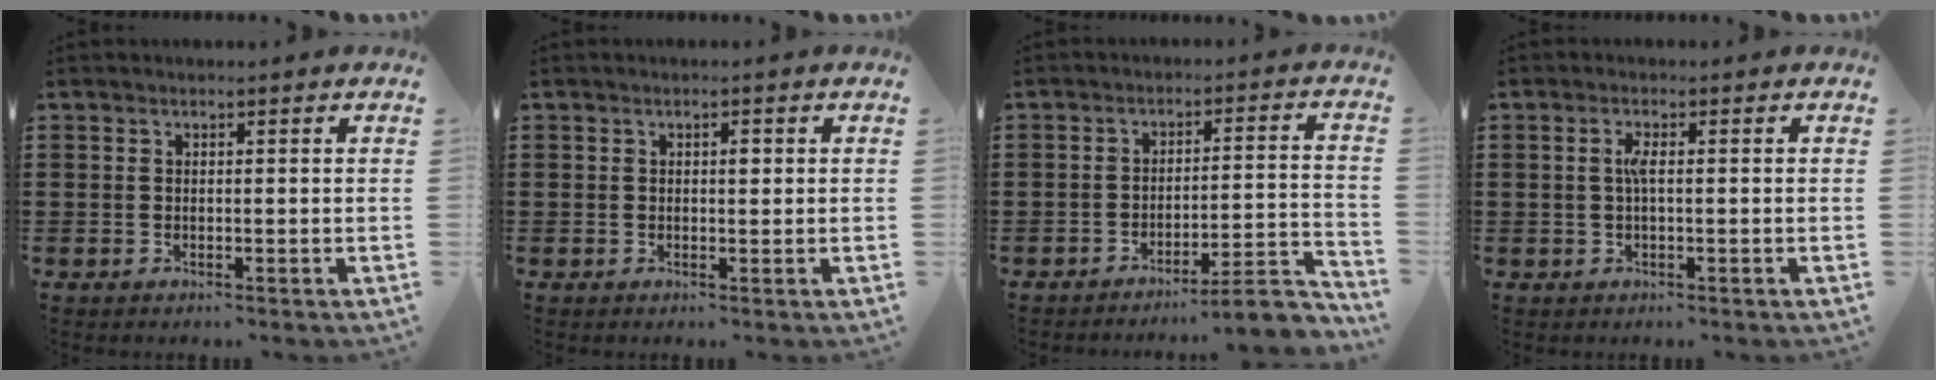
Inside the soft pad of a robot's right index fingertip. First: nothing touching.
{"total": 1.0, "force": [0.2, 0.5, 0.9], "torque": [-0.010, 0.000, 0.002]}
{"total": 6.2, "force": [-5.2, 0.4, 3.4], "torque": [-0.052, -0.009, -0.098]}
{"total": 2.2, "force": [0.0, 0.5, 2.1], "torque": [-0.041, 0.001, -0.002]}